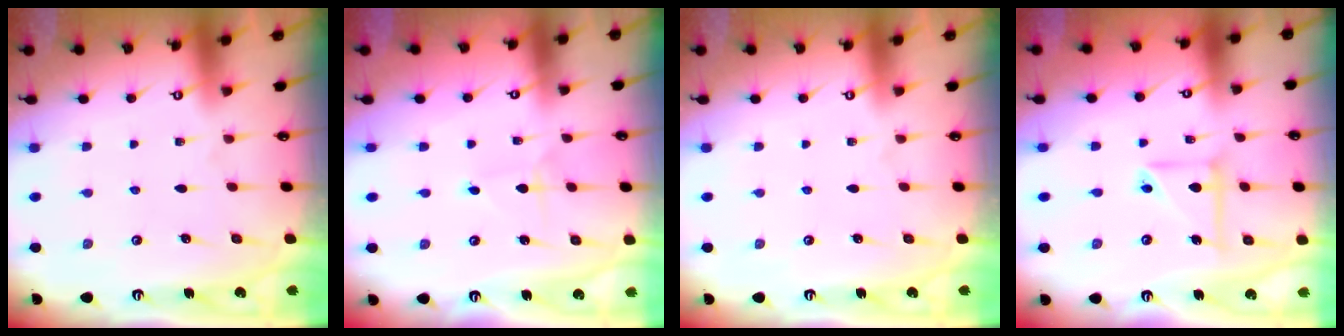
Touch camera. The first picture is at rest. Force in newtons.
{"total": 1.6, "press": 1.6, "slide": 0.2}
{"total": 0.0}
{"total": 7.9, "press": 7.8, "slide": 1.2}